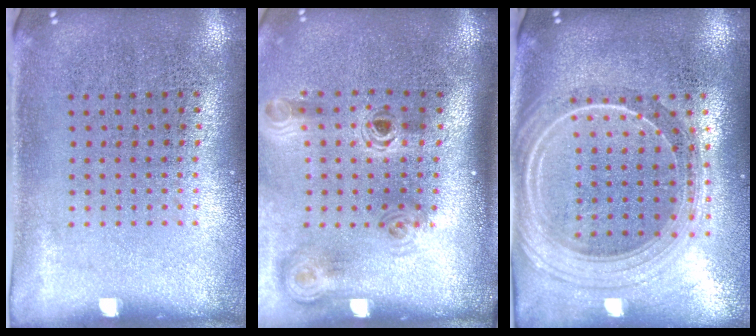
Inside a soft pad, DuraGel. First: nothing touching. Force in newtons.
{"total": 1.6, "press": 1.3, "slide": 1.0}
{"total": 2.4, "press": 2.0, "slide": 1.2}